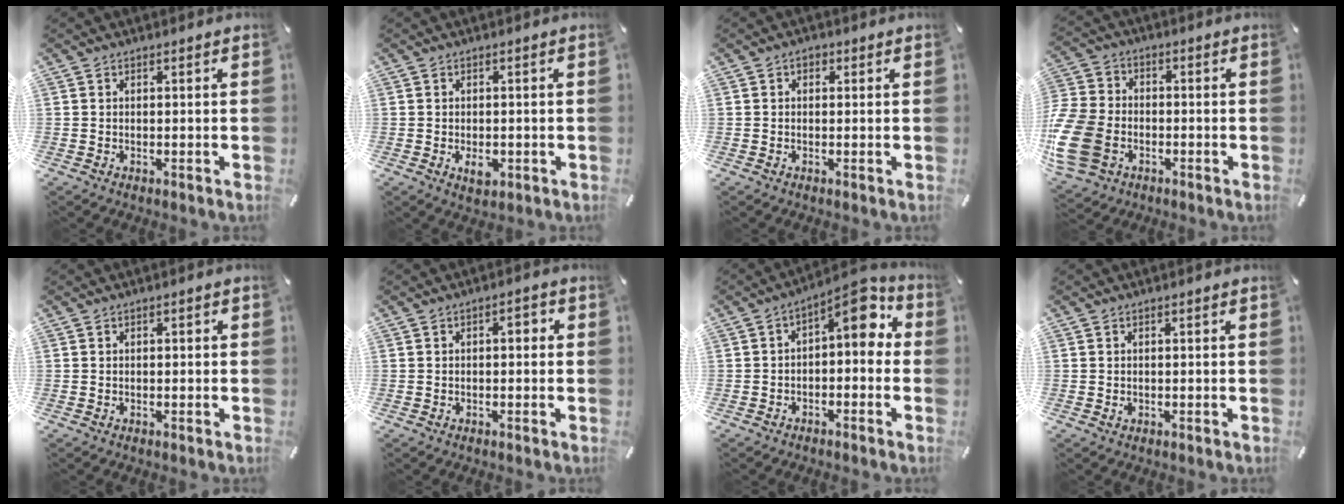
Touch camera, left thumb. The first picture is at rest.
{"total": 3.4, "force": [-0.9, 2.2, 2.4], "torque": [-0.045, -0.005, -0.018]}
{"total": 1.4, "force": [0.1, 1.2, 0.8], "torque": [-0.016, 0.008, 0.001]}
{"total": 13.9, "force": [-4.5, 10.7, 7.6], "torque": [-0.171, 0.030, -0.083]}
{"total": 0.7, "force": [-0.2, 0.4, 0.5], "torque": [-0.008, 0.001, -0.004]}
{"total": 2.7, "force": [-0.3, 1.4, 2.2], "torque": [-0.036, 0.009, -0.011]}
{"total": 7.5, "force": [2.9, 3.5, 6.0], "torque": [-0.083, -0.029, 0.041]}
{"total": 0.7, "force": [-0.1, 0.5, 0.4], "torque": [-0.007, 0.002, -0.002]}